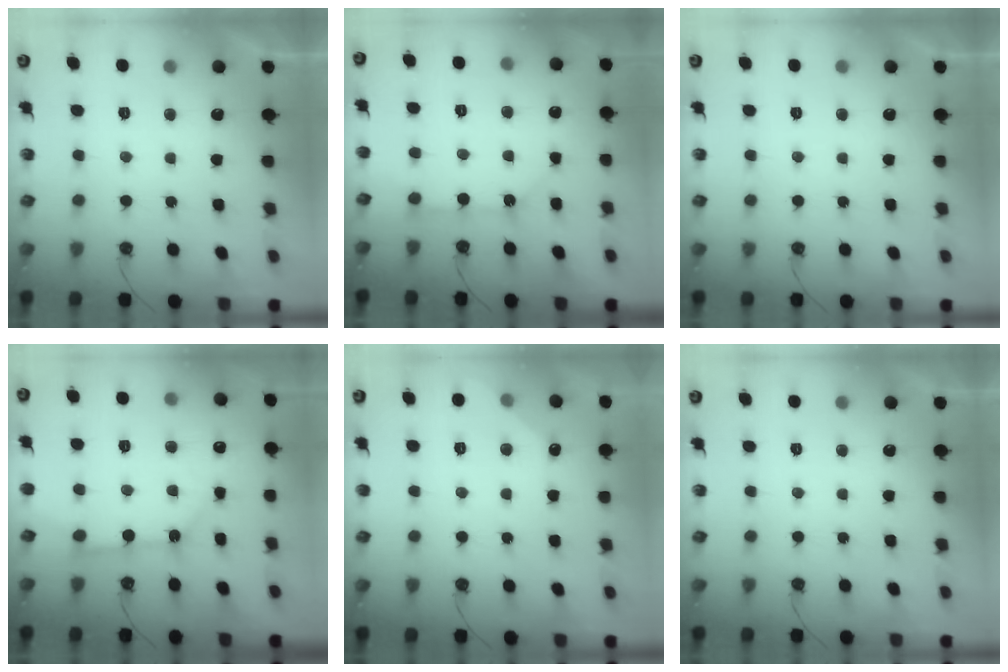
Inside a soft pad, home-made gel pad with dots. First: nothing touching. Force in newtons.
{"total": 7.3, "press": 7.3, "slide": 0.6}
{"total": 0.0}
{"total": 10.0, "press": 10.0, "slide": 1.0}
{"total": 4.0, "press": 4.0, "slide": 0.5}
{"total": 0.0}